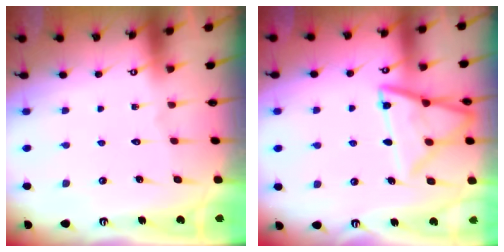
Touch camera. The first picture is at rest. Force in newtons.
{"total": 14.2, "press": 14.1, "slide": 1.4}